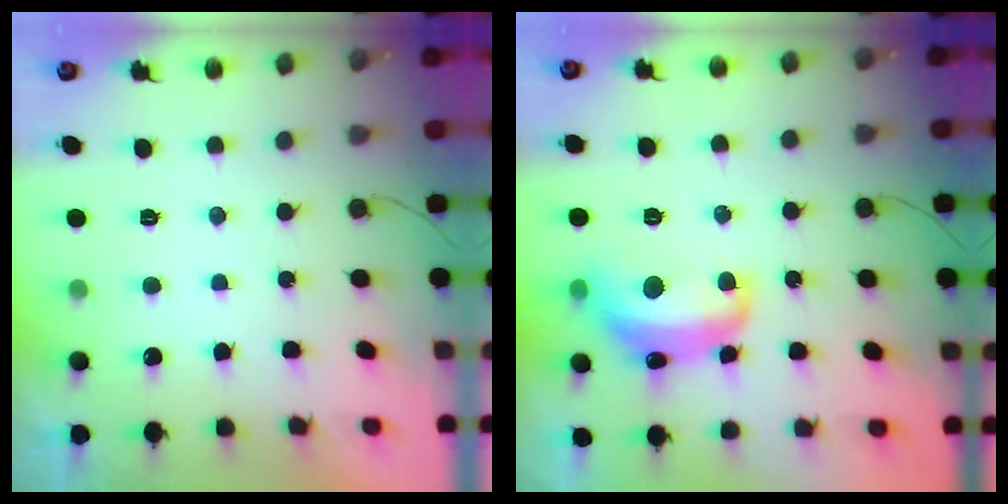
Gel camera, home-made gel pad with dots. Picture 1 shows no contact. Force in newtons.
{"total": 14.0, "press": 13.9, "slide": 1.0}